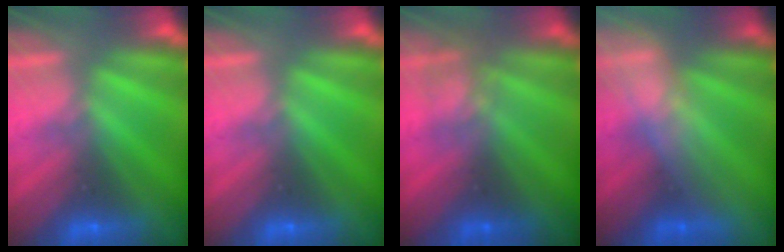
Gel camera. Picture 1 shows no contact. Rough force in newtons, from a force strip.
{"total": 0.0}
{"total": 2.5}
{"total": 2.9}